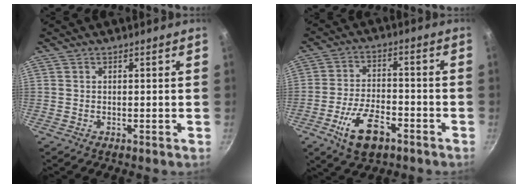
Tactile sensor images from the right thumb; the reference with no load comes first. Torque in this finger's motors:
{"motor_torque": [1.69, 1.18, 1.55, -1.01, 0.50]}